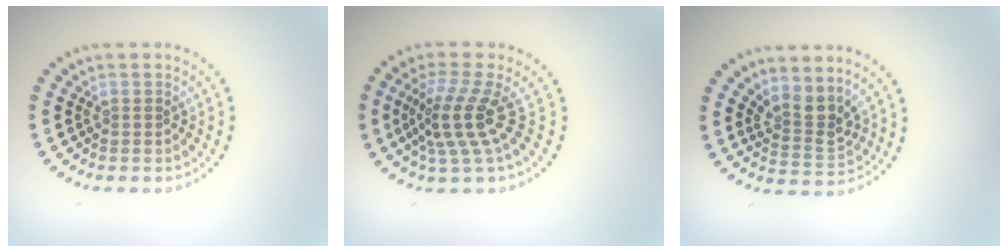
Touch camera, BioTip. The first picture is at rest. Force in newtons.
{"total": 3.9, "press": 2.7, "slide": 2.9}
{"total": 2.8, "press": 2.1, "slide": 1.9}